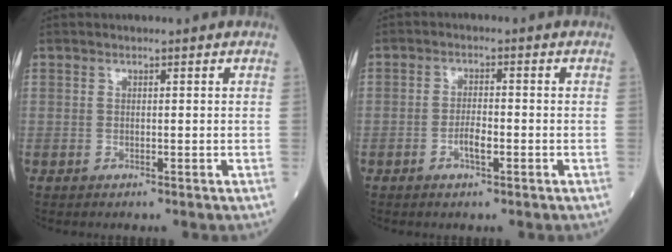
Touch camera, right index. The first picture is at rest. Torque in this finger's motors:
{"motor_torque": [-0.01, -0.10, 0.05, 0.01]}